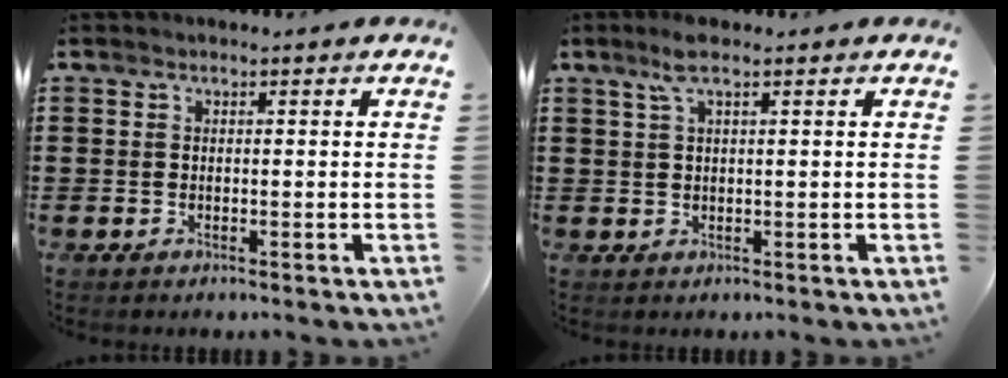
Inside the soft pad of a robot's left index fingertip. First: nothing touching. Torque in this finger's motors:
{"motor_torque": [0.78, -0.46, 0.35, 0.10]}